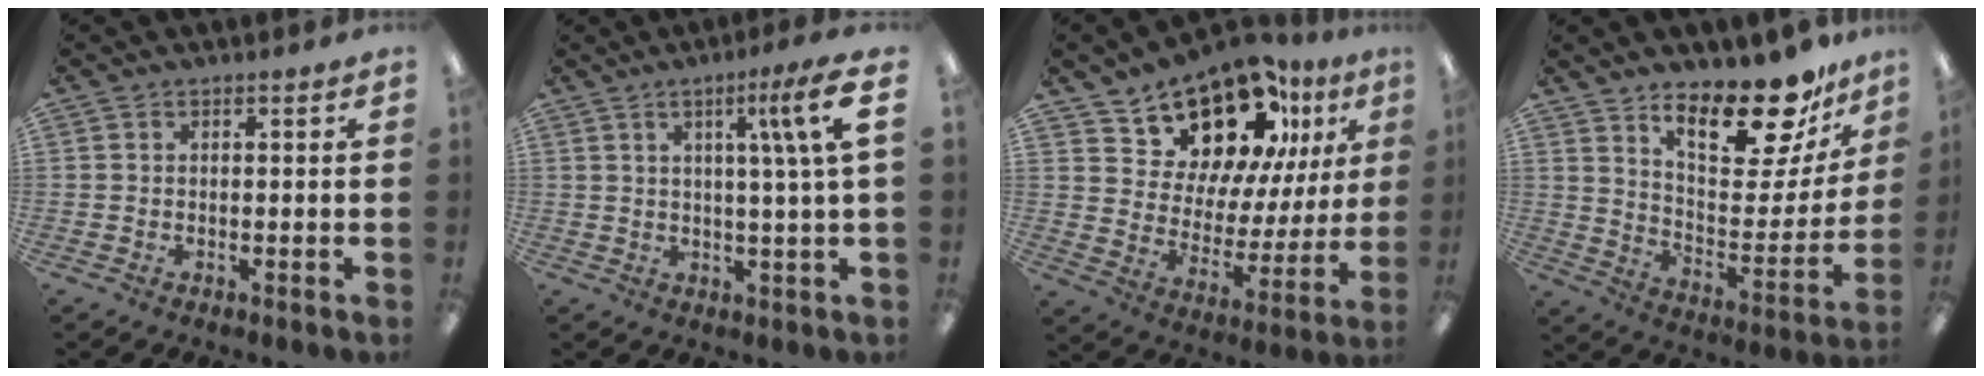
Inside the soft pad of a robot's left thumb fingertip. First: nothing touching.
{"total": 10.0, "force": [3.8, 0.4, 9.2], "torque": [-0.141, -0.008, 0.050]}
{"total": 18.5, "force": [14.7, 8.9, 6.8], "torque": [-0.127, -0.099, 0.264]}
{"total": 20.6, "force": [16.0, 6.4, 11.2], "torque": [-0.165, -0.115, 0.265]}